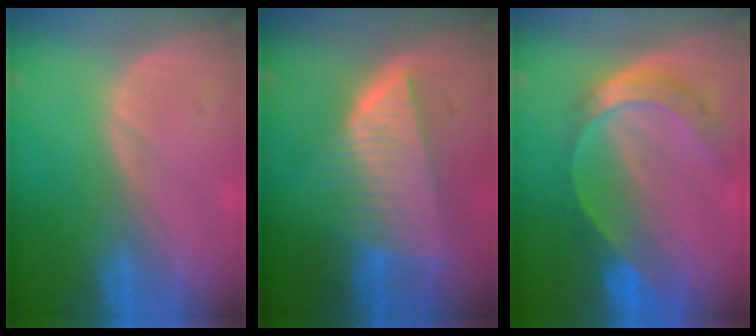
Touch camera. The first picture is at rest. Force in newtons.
{"total": 8.2, "press": 7.2, "slide": 3.9}
{"total": 7.6, "press": 6.3, "slide": 4.3}